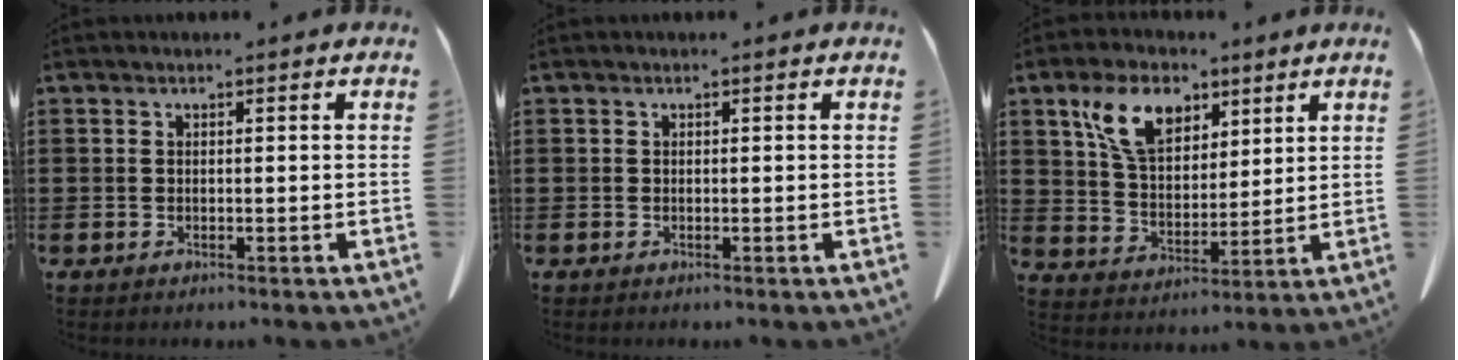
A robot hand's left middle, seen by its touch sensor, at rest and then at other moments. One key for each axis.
{"total": 0.0}
{"total": 9.7, "fx": 5.7, "fy": 5.7, "fz": 5.4, "tx": -0.121, "ty": 0.008, "tz": 0.107}